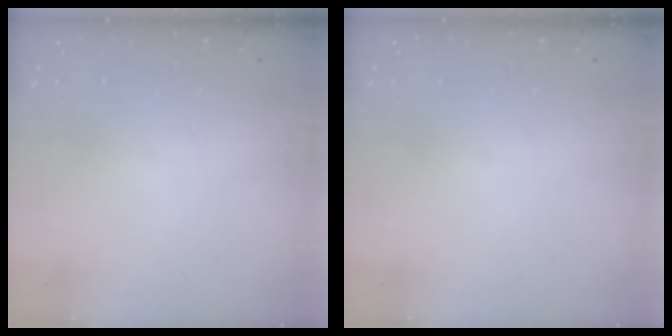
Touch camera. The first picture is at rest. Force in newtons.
{"total": 0.0}